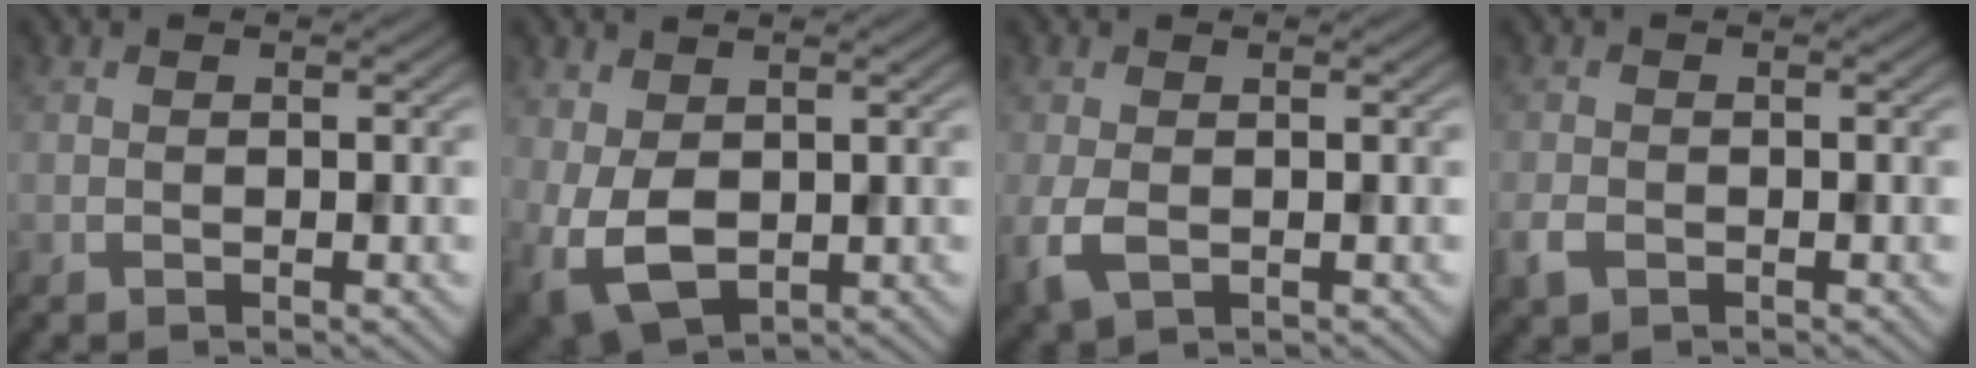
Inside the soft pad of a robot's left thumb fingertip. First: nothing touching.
{"total": 5.9, "force": [-0.1, 3.8, 4.5], "torque": [-0.114, -0.010, 0.001]}
{"total": 3.6, "force": [-0.8, 2.2, 2.7], "torque": [-0.079, -0.012, -0.014]}
{"total": 2.2, "force": [-1.1, 1.4, 1.2], "torque": [-0.033, -0.007, -0.027]}